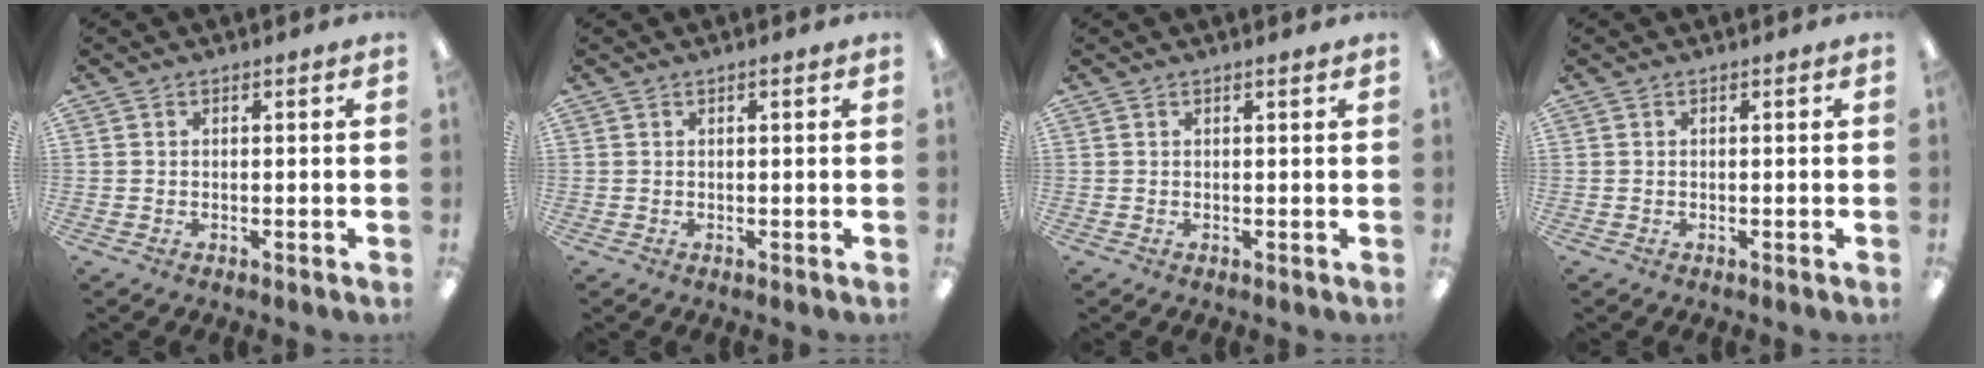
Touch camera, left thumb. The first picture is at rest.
{"total": 0.7, "force": [0.3, 0.0, 0.6], "torque": [-0.011, 0.000, 0.005]}
{"total": 0.6, "force": [0.4, 0.0, 0.4], "torque": [-0.007, 0.001, 0.007]}
{"total": 0.0}